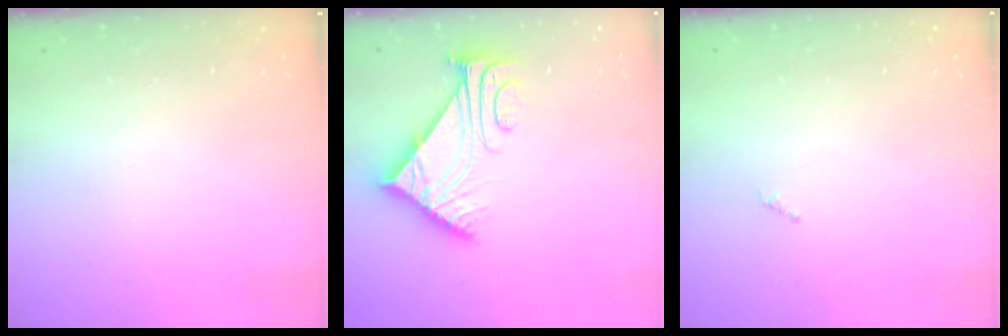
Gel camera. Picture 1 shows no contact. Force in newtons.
{"total": 7.5, "press": 7.4, "slide": 0.8}
{"total": 0.0}